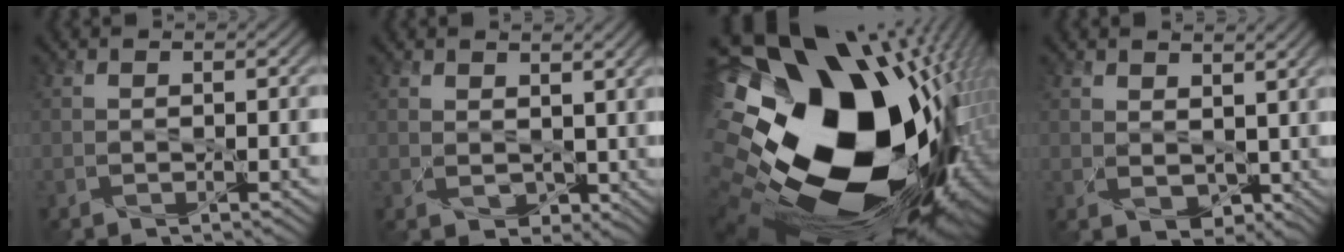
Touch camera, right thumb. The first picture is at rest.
{"total": 3.8, "force": [1.8, 2.6, 2.1], "torque": [-0.049, -0.005, 0.031]}
{"total": 23.8, "force": [1.3, 15.2, 18.3], "torque": [-0.353, -0.081, 0.052]}
{"total": 4.6, "force": [2.4, 3.0, 2.6], "torque": [-0.056, -0.005, 0.044]}